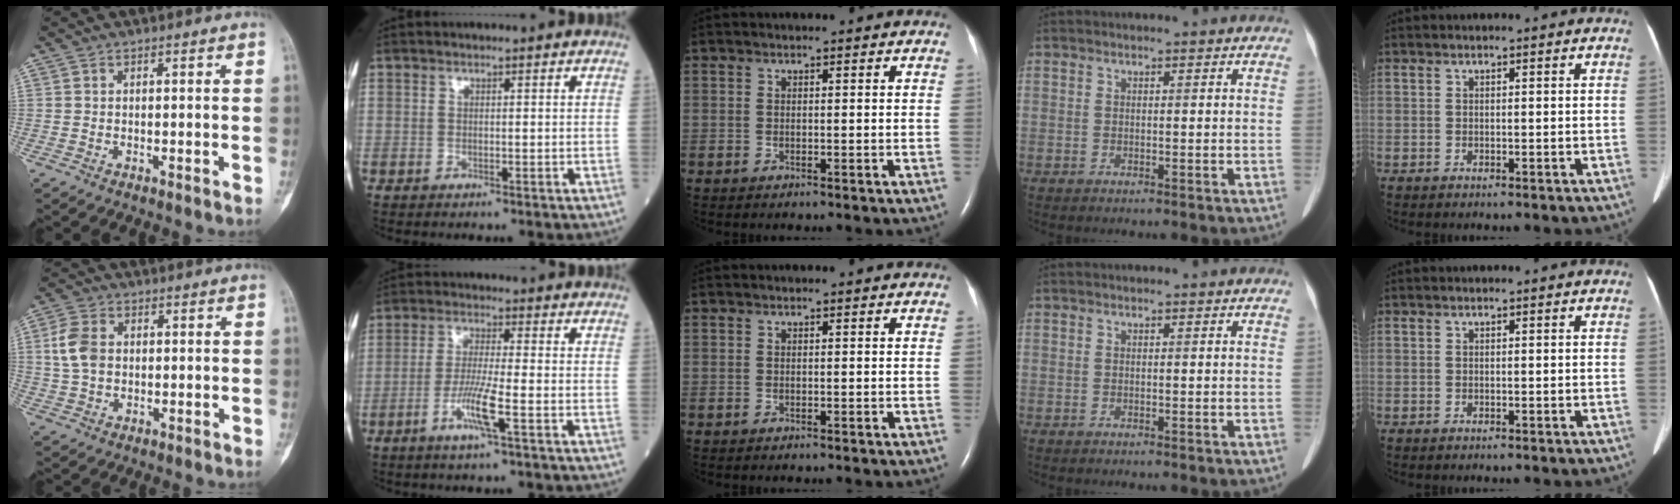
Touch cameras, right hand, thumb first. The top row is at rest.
{"thumb": {"total": 6.5, "force": [0.6, 4.7, 4.4], "torque": [-0.087, 0.008, 0.010]}, "index": {"total": 6.4, "force": [-2.7, -0.4, 5.8], "torque": [-0.115, -0.012, -0.056]}}